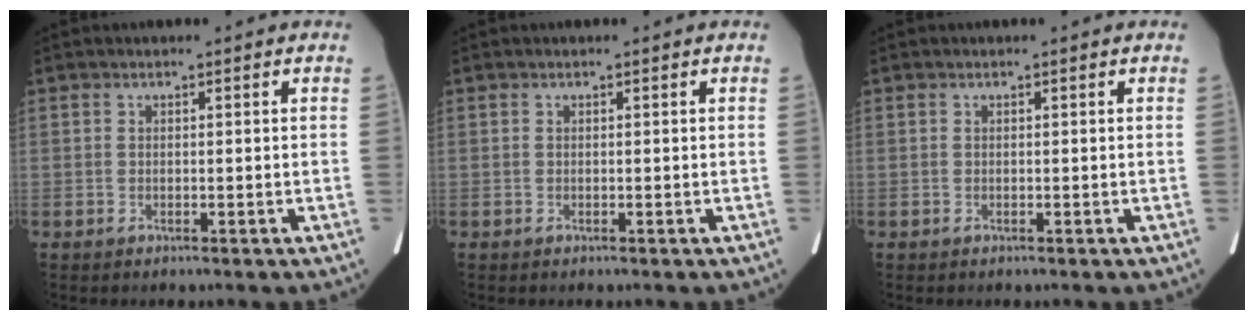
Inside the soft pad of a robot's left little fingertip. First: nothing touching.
{"total": 0.0}
{"total": 0.0}